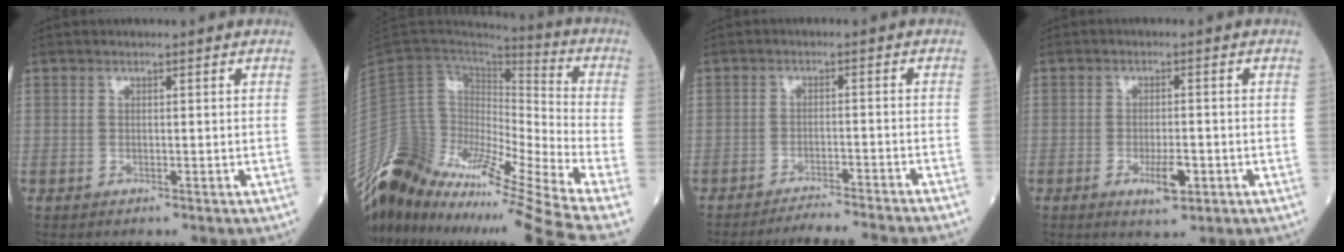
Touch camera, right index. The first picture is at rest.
{"total": 22.1, "force": [-19.2, 0.2, 11.0], "torque": [-0.223, 0.013, -0.346]}
{"total": 9.9, "force": [-9.2, -1.5, 3.1], "torque": [-0.019, -0.020, -0.130]}
{"total": 4.2, "force": [-1.6, 1.1, 3.7], "torque": [-0.063, -0.002, -0.021]}